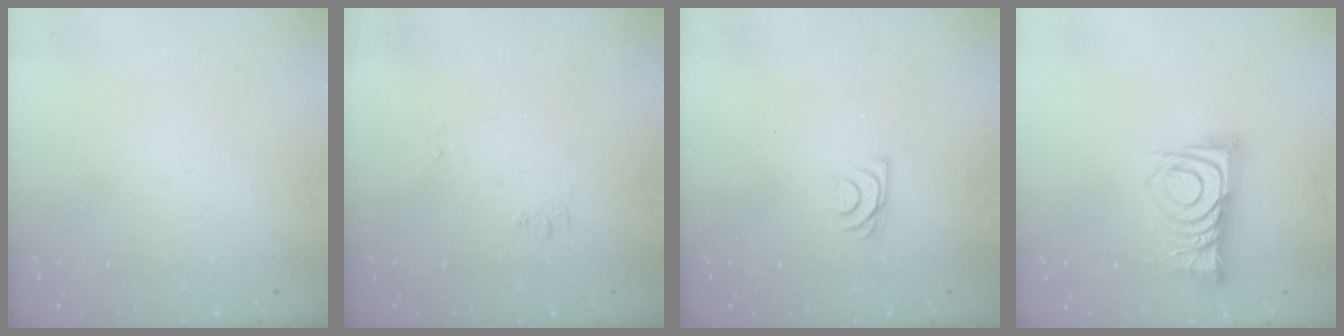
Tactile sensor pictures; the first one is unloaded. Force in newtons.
{"total": 7.5, "press": 7.5, "slide": 0.7}
{"total": 7.5, "press": 7.4, "slide": 0.6}
{"total": 11.5, "press": 11.5, "slide": 0.6}